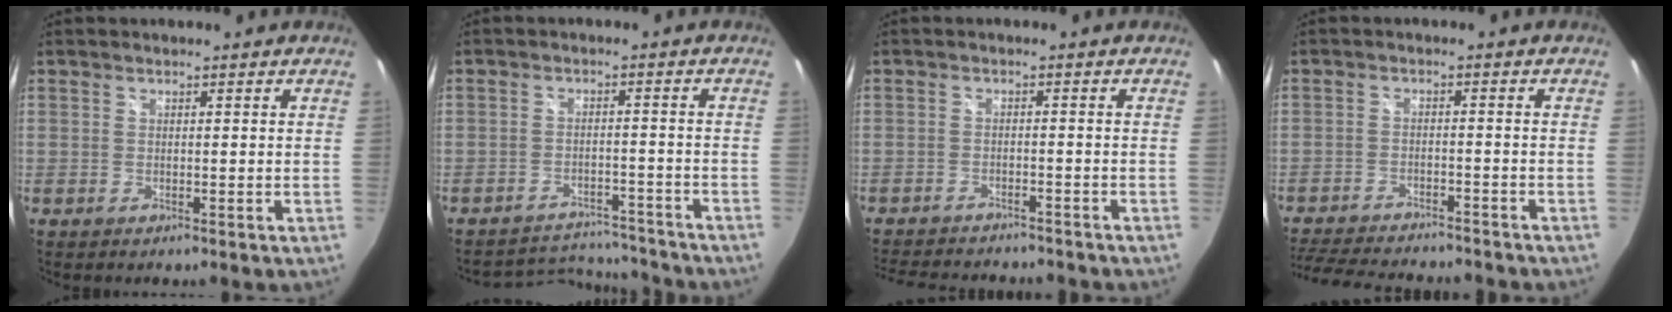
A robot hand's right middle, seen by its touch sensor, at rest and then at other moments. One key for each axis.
{"total": 10.6, "fx": -10.2, "fy": 2.4, "fz": 1.2, "tx": -0.035, "ty": 0.024, "tz": -0.138}
{"total": 12.4, "fx": -11.0, "fy": 3.2, "fz": 4.8, "tx": -0.106, "ty": -0.018, "tz": -0.161}
{"total": 16.4, "fx": -14.3, "fy": 4.0, "fz": 6.9, "tx": -0.150, "ty": -0.023, "tz": -0.212}